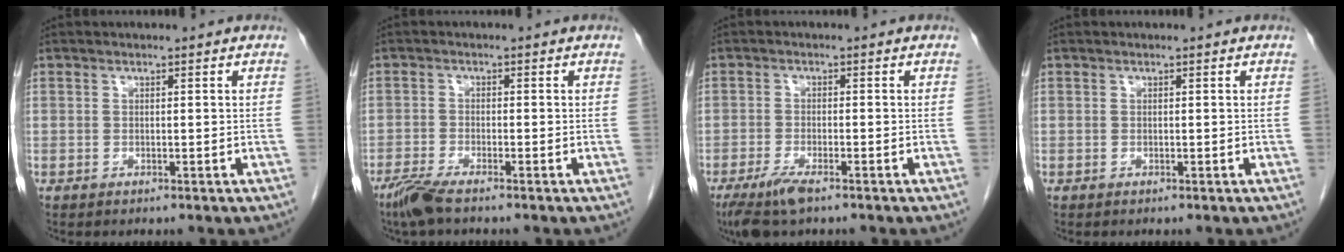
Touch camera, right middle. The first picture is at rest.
{"total": 3.8, "force": [-2.9, 0.3, 2.3], "torque": [-0.055, -0.009, -0.062]}
{"total": 5.0, "force": [-3.4, 1.0, 3.5], "torque": [-0.076, -0.012, -0.059]}
{"total": 0.0}